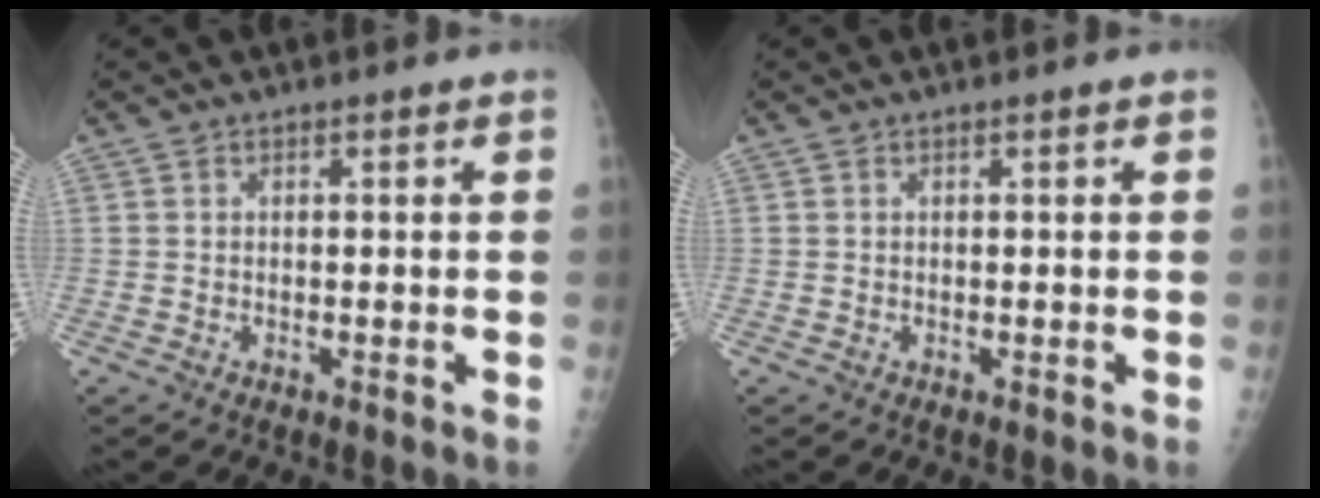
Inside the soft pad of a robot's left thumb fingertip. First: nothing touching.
{"total": 0.0}